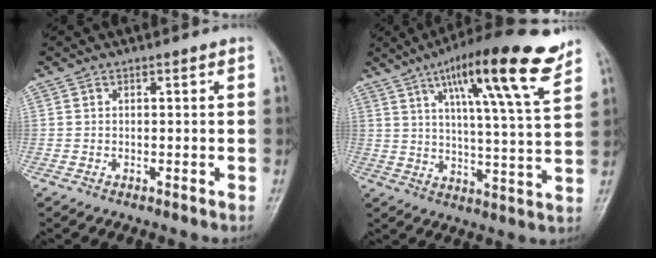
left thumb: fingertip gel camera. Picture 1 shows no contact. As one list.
[{"total": 18.4, "force": [11.0, 2.4, 14.5], "torque": [-0.209, -0.046, 0.169]}]